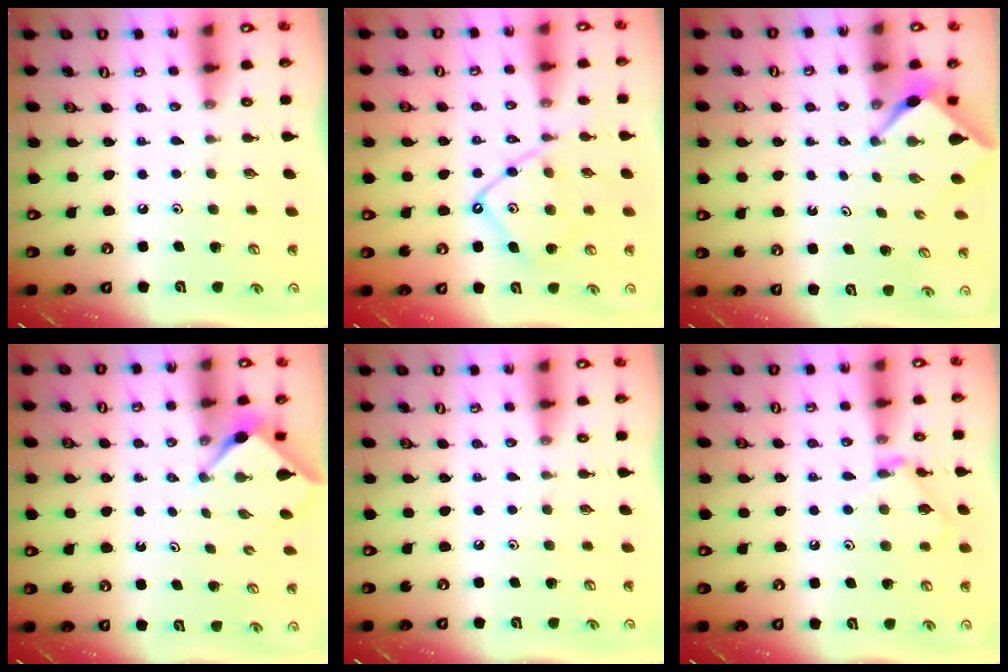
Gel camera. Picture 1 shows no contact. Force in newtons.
{"total": 10.9, "press": 10.8, "slide": 1.1}
{"total": 2.2, "press": 2.2, "slide": 0.3}
{"total": 2.9, "press": 2.9, "slide": 0.4}
{"total": 0.0}
{"total": 8.3, "press": 8.3, "slide": 0.5}